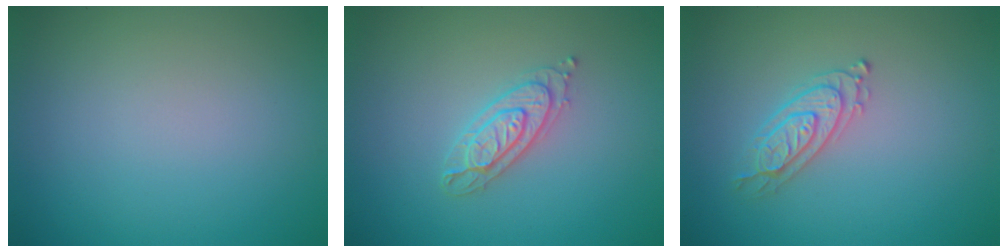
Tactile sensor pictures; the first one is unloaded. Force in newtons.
{"total": 2.3, "press": 2.2, "slide": 0.5}
{"total": 2.2, "press": 2.1, "slide": 0.4}